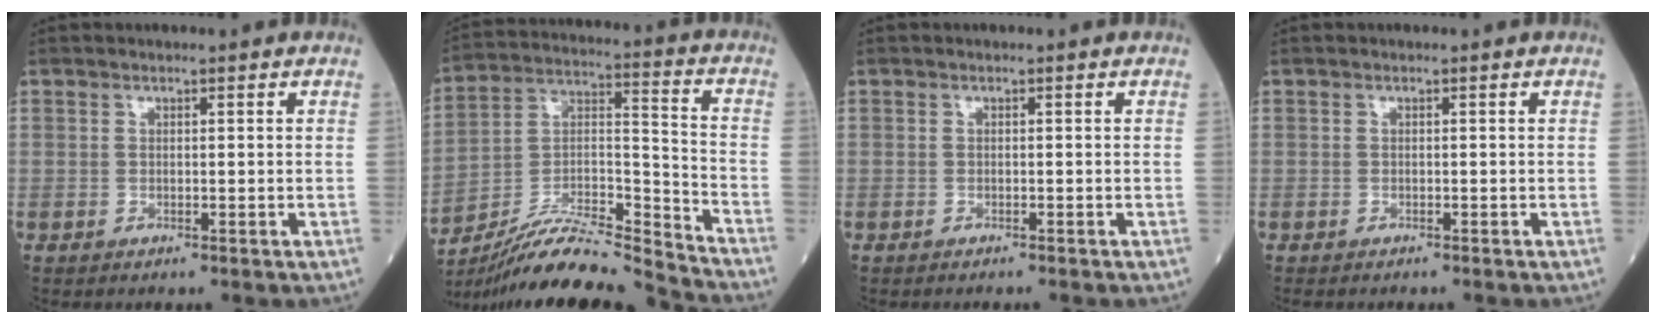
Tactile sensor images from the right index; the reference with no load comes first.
{"total": 17.5, "force": [-16.7, -1.0, 5.1], "torque": [-0.090, 0.027, -0.293]}
{"total": 1.1, "force": [-1.0, -0.1, 0.3], "torque": [-0.002, 0.000, -0.015]}
{"total": 1.6, "force": [-1.5, 0.3, 0.5], "torque": [-0.005, -0.002, -0.020]}